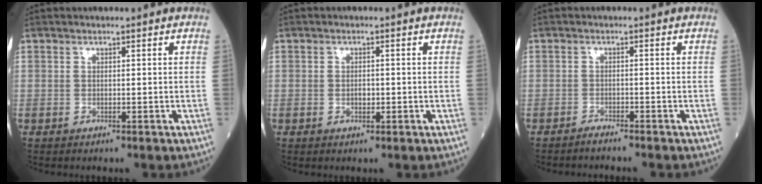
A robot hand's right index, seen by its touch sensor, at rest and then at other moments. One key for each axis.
{"total": 1.7, "fx": -0.3, "fy": 0.9, "fz": 1.4, "tx": -0.021, "ty": 0.002, "tz": -0.005}
{"total": 2.0, "fx": -1.9, "fy": -0.1, "fz": 0.5, "tx": -0.011, "ty": -0.003, "tz": -0.028}